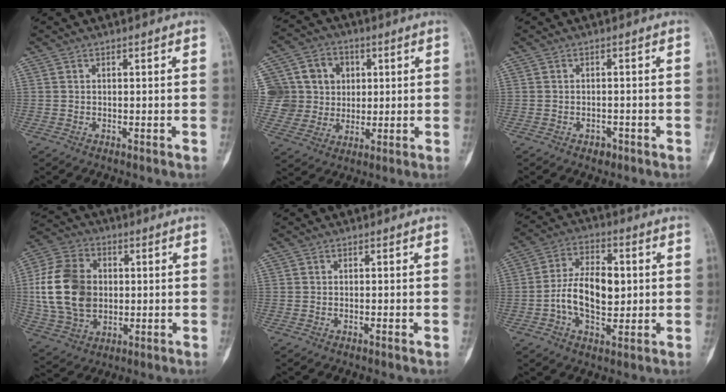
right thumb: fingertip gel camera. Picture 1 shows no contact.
{"total": 13.4, "force": [2.8, 12.3, 4.3], "torque": [-0.046, 0.021, 0.058]}
{"total": 1.7, "force": [-1.1, 1.1, 0.8], "torque": [-0.008, 0.007, -0.011]}
{"total": 17.3, "force": [0.9, 12.8, 11.6], "torque": [-0.208, 0.008, 0.020]}
{"total": 0.7, "force": [-0.4, 0.0, 0.6], "torque": [-0.013, 0.002, -0.005]}
{"total": 11.9, "force": [-0.5, 6.9, 9.7], "torque": [-0.153, 0.016, -0.013]}